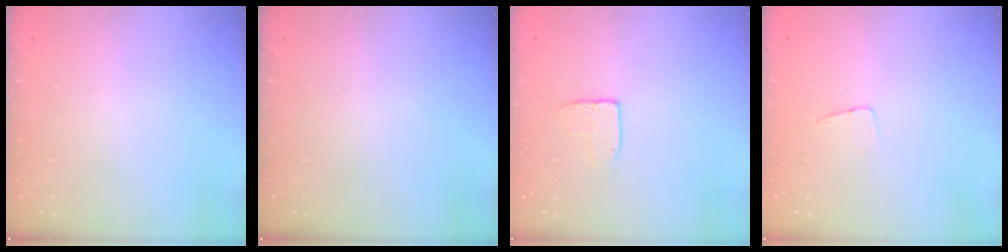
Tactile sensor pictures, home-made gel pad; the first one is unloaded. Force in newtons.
{"total": 0.0}
{"total": 6.5, "press": 6.5, "slide": 0.4}
{"total": 2.9, "press": 2.9, "slide": 0.1}